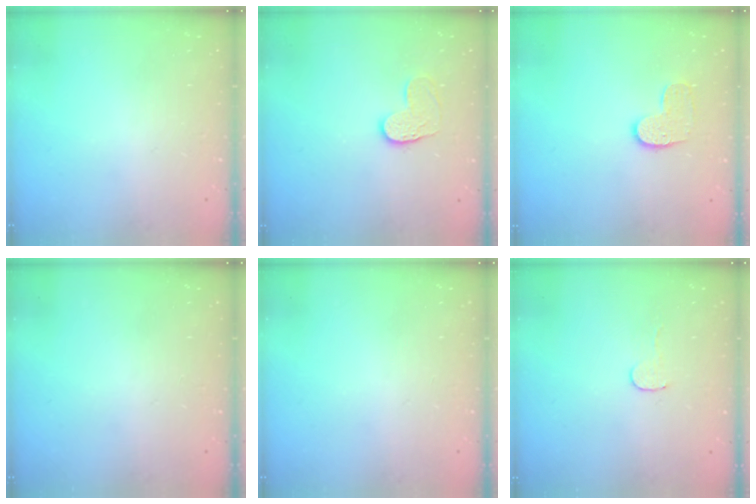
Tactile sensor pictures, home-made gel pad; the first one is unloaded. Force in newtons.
{"total": 7.6, "press": 7.6, "slide": 0.4}
{"total": 7.3, "press": 7.3, "slide": 0.2}
{"total": 0.0}
{"total": 0.0}
{"total": 4.1, "press": 4.1, "slide": 0.3}